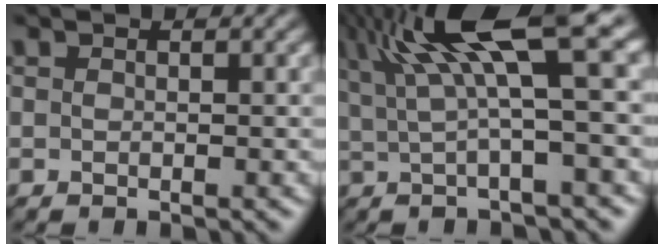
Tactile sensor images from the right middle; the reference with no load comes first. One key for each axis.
{"total": 10.6, "fx": 4.1, "fy": 1.9, "fz": 9.6, "tx": -0.148, "ty": 0.023, "tz": 0.071}